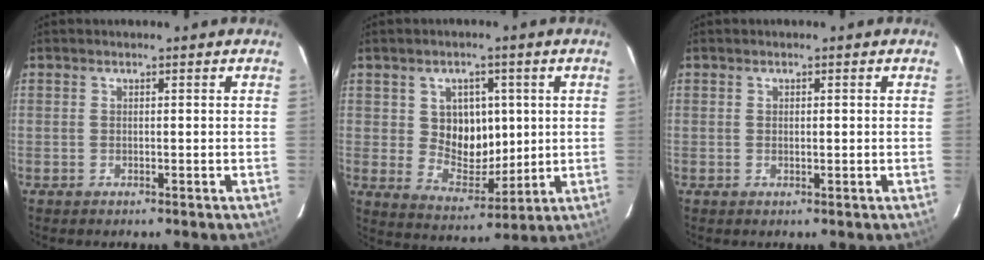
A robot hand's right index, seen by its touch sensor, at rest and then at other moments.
{"total": 9.4, "force": [2.0, 7.7, 5.0], "torque": [-0.086, 0.002, 0.051]}
{"total": 0.7, "force": [0.2, 0.3, 0.6], "torque": [-0.011, 0.002, 0.005]}